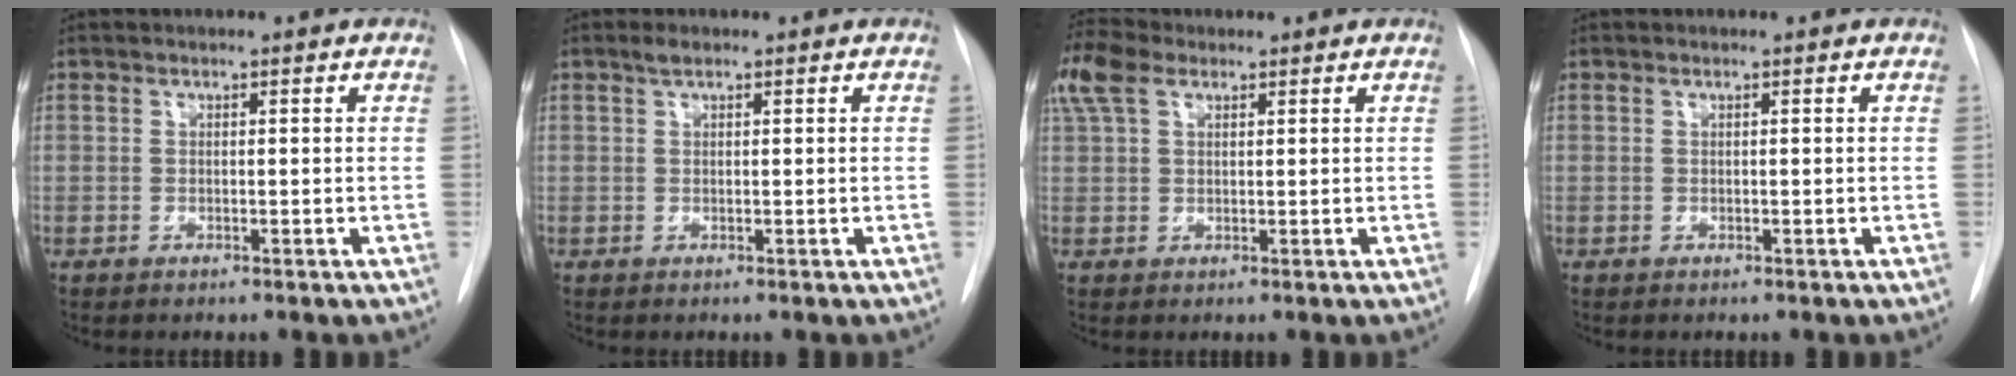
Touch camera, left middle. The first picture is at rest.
{"total": 1.1, "force": [0.8, 0.2, 0.7], "torque": [-0.016, 0.005, 0.016]}
{"total": 6.3, "force": [3.6, 3.3, 4.0], "torque": [-0.108, 0.033, 0.072]}
{"total": 0.0}